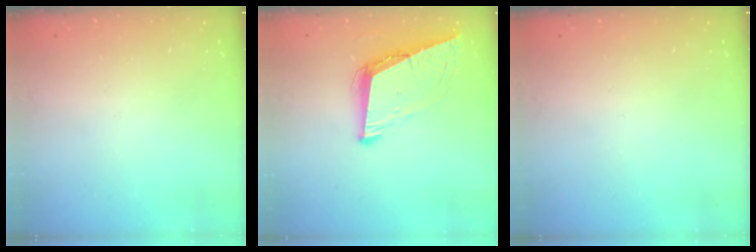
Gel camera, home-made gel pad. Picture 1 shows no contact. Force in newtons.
{"total": 8.8, "press": 7.9, "slide": 3.8}
{"total": 0.0}